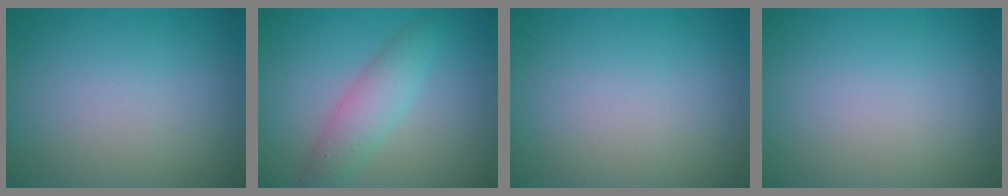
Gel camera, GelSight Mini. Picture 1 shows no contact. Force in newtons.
{"total": 3.4, "press": 3.4, "slide": 0.1}
{"total": 0.0}
{"total": 0.0}